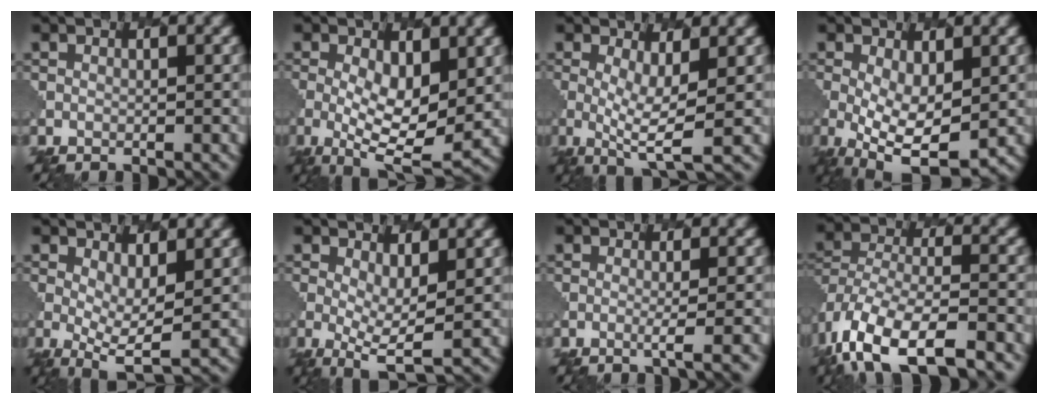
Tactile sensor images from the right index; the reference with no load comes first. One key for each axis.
{"total": 6.5, "fx": 0.3, "fy": 2.8, "fz": 5.9, "tx": -0.116, "ty": -0.009, "tz": 0.006}
{"total": 4.0, "fx": 0.3, "fy": 0.9, "fz": 3.9, "tx": -0.072, "ty": -0.009, "tz": 0.004}
{"total": 6.6, "fx": -0.6, "fy": 3.0, "fz": 5.9, "tx": -0.124, "ty": -0.024, "tz": -0.003}
{"total": 4.0, "fx": 0.6, "fy": 1.3, "fz": 3.7, "tx": -0.071, "ty": -0.011, "tz": 0.012}
{"total": 3.8, "fx": 0.3, "fy": 1.1, "fz": 3.6, "tx": -0.069, "ty": -0.012, "tz": 0.005}
{"total": 2.3, "fx": -0.4, "fy": 0.5, "fz": 2.2, "tx": -0.020, "ty": 0.005, "tz": -0.018}
{"total": 11.9, "fx": -7.5, "fy": 5.1, "fz": 7.7, "tx": -0.161, "ty": -0.012, "tz": -0.124}